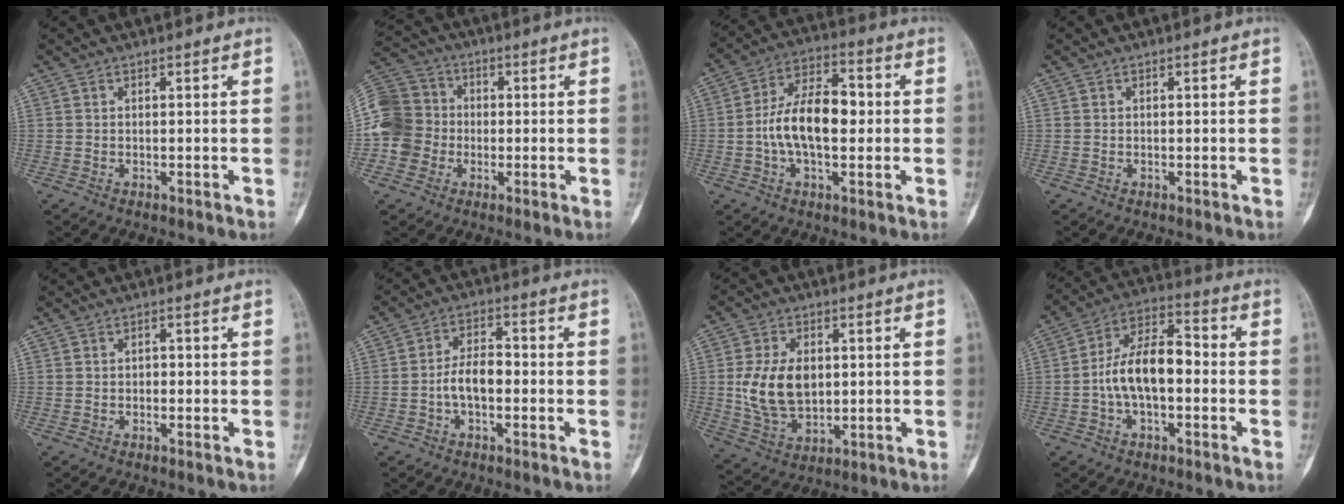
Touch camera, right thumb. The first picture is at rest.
{"total": 11.6, "force": [-1.7, 10.7, 4.1], "torque": [-0.074, 0.027, -0.036]}
{"total": 13.3, "force": [-0.6, 7.2, 11.2], "torque": [-0.190, 0.030, -0.017]}
{"total": 0.0}
{"total": 0.9, "force": [-0.2, 0.7, 0.4], "torque": [0.004, 0.005, -0.007]}
{"total": 6.0, "force": [-1.4, 3.3, 4.8], "torque": [-0.078, 0.026, -0.032]}
{"total": 12.3, "force": [0.8, 8.3, 9.0], "torque": [-0.148, -0.008, 0.028]}
{"total": 12.4, "force": [-1.6, 6.5, 10.4], "torque": [-0.182, 0.044, -0.037]}